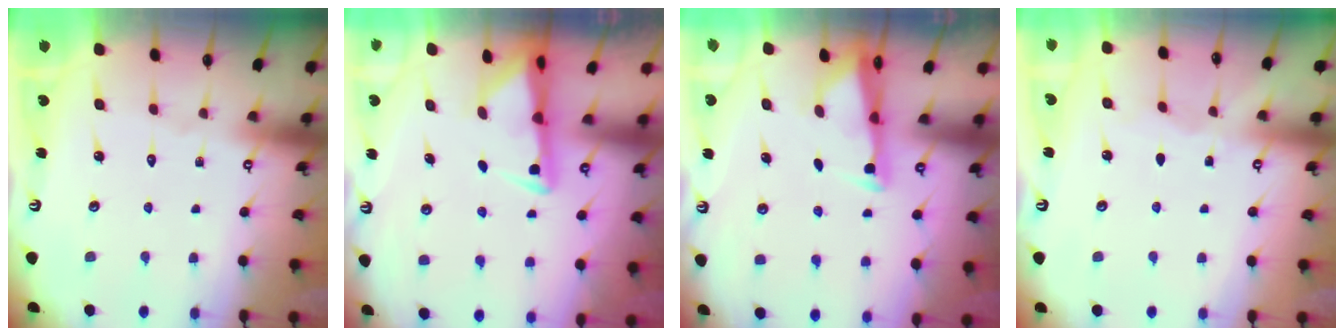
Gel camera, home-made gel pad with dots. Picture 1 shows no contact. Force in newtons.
{"total": 2.9, "press": 2.8, "slide": 0.6}
{"total": 3.0, "press": 2.9, "slide": 0.8}
{"total": 3.7, "press": 3.7, "slide": 0.4}